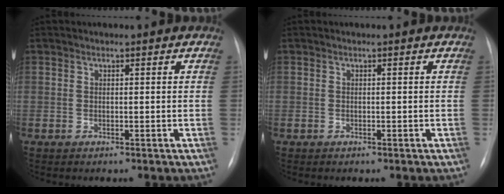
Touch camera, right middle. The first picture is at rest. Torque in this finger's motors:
{"motor_torque": [0.06, -0.06, -0.05, -0.12]}